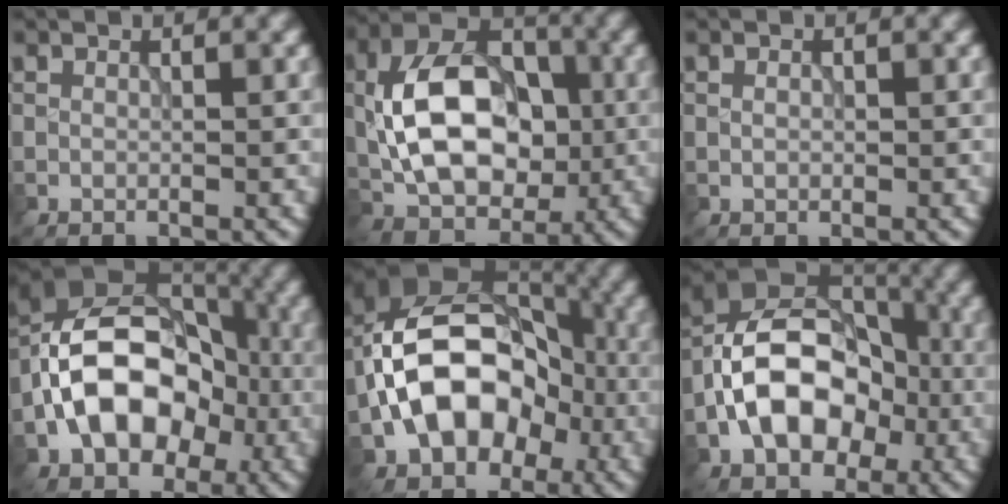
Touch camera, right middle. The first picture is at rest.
{"total": 11.1, "force": [-0.5, 7.3, 8.4], "torque": [-0.148, 0.015, -0.017]}
{"total": 0.6, "force": [0.1, 0.5, 0.4], "torque": [-0.008, 0.003, 0.001]}
{"total": 12.5, "force": [-2.6, 8.5, 8.7], "torque": [-0.134, 0.008, -0.053]}
{"total": 13.8, "force": [-2.7, 9.6, 9.5], "torque": [-0.136, 0.006, -0.051]}
{"total": 11.3, "force": [-2.6, 7.7, 7.8], "torque": [-0.130, 0.007, -0.056]}